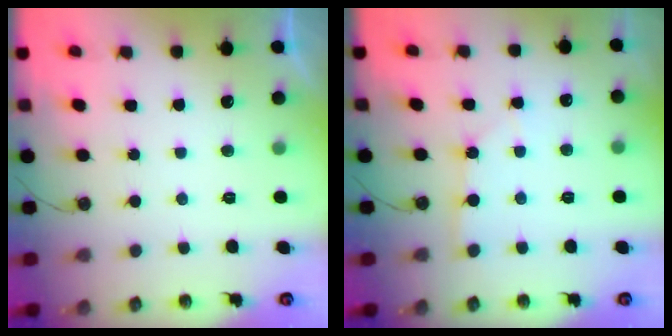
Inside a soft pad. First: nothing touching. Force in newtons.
{"total": 1.5, "press": 1.5, "slide": 0.2}